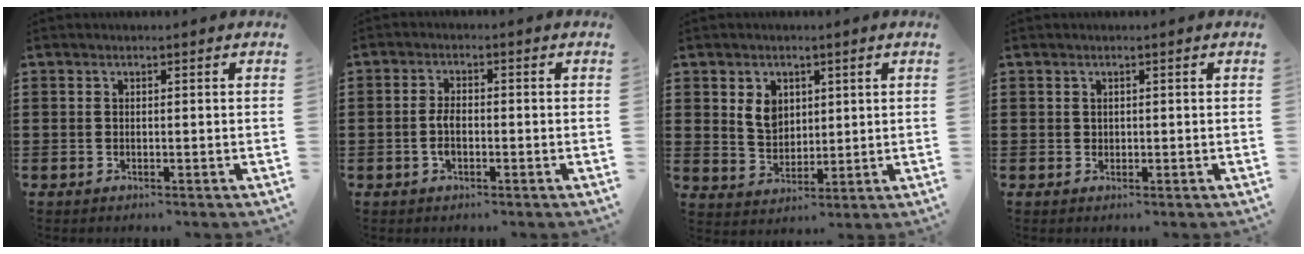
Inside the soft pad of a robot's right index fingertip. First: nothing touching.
{"total": 3.0, "force": [-0.7, 1.3, 2.6], "torque": [-0.067, -0.005, -0.017]}
{"total": 4.9, "force": [1.9, 3.8, 2.4], "torque": [-0.053, 0.009, 0.032]}
{"total": 0.8, "force": [0.4, 0.7, 0.1], "torque": [-0.005, 0.002, 0.008]}